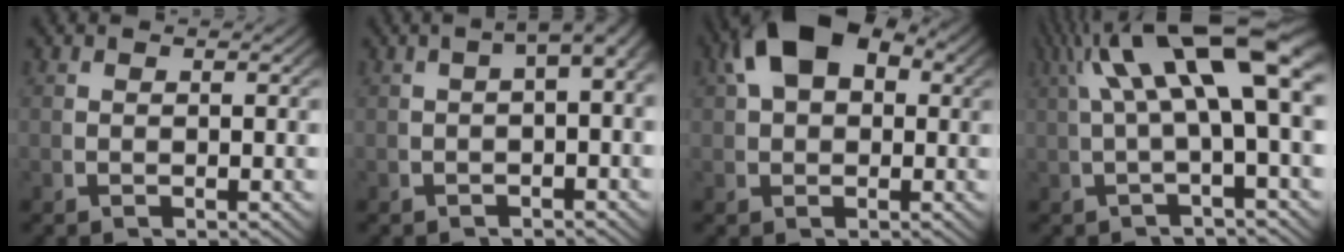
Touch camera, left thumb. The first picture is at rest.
{"total": 3.7, "force": [0.4, 1.7, 3.2], "torque": [-0.042, 0.019, -0.002]}
{"total": 7.6, "force": [2.5, 4.6, 5.5], "torque": [-0.113, -0.001, 0.048]}
{"total": 9.5, "force": [2.8, 3.6, 8.3], "torque": [-0.131, 0.017, 0.040]}